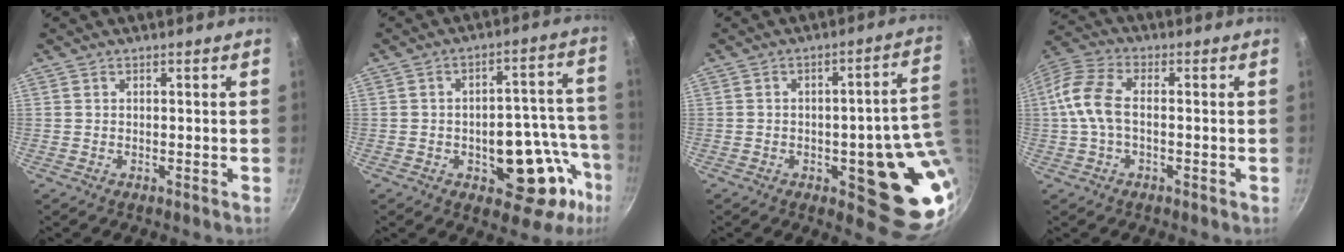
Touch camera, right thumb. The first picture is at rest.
{"total": 17.9, "force": [-6.3, 10.2, 13.3], "torque": [-0.096, 0.048, -0.074]}
{"total": 17.1, "force": [-1.8, 6.6, 15.6], "torque": [-0.129, -0.003, -0.021]}
{"total": 9.2, "force": [-0.5, 5.2, 7.6], "torque": [-0.161, 0.027, -0.025]}